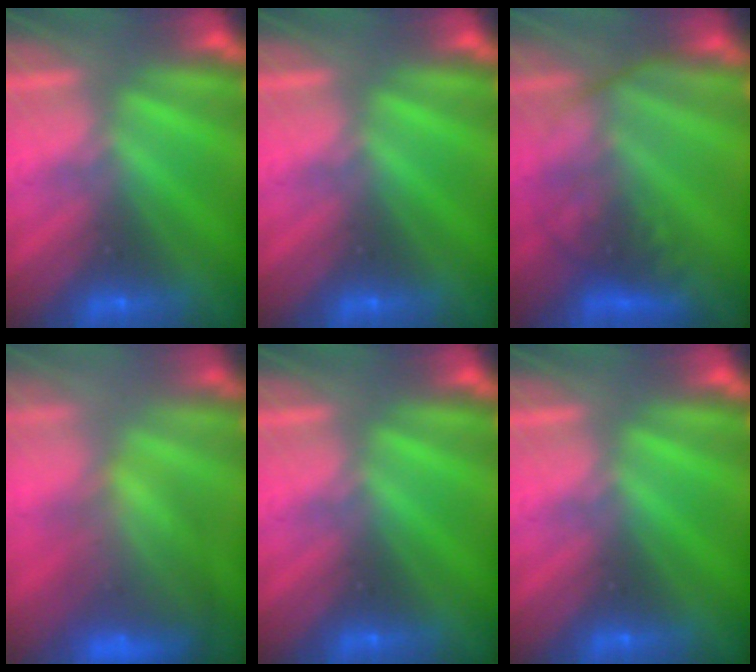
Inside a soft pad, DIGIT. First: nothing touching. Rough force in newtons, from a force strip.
{"total": 0.0}
{"total": 9.4}
{"total": 7.5}
{"total": 0.0}
{"total": 0.0}